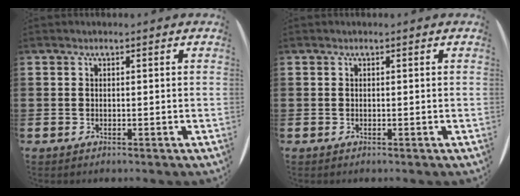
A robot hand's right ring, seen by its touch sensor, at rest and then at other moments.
{"total": 0.0}